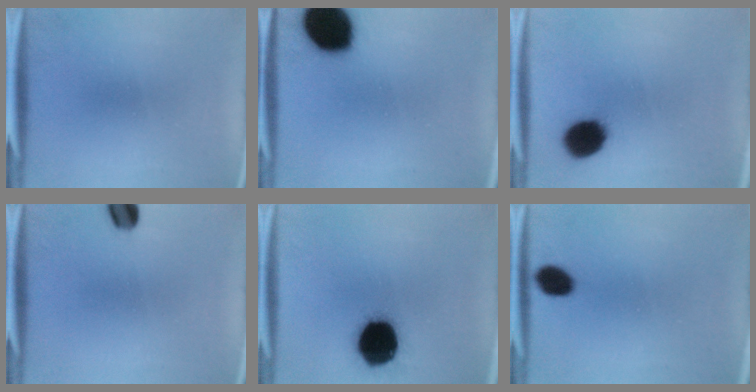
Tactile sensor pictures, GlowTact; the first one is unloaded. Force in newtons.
{"total": 18.0}
{"total": 10.6}
{"total": 4.5}
{"total": 19.1}
{"total": 5.1}